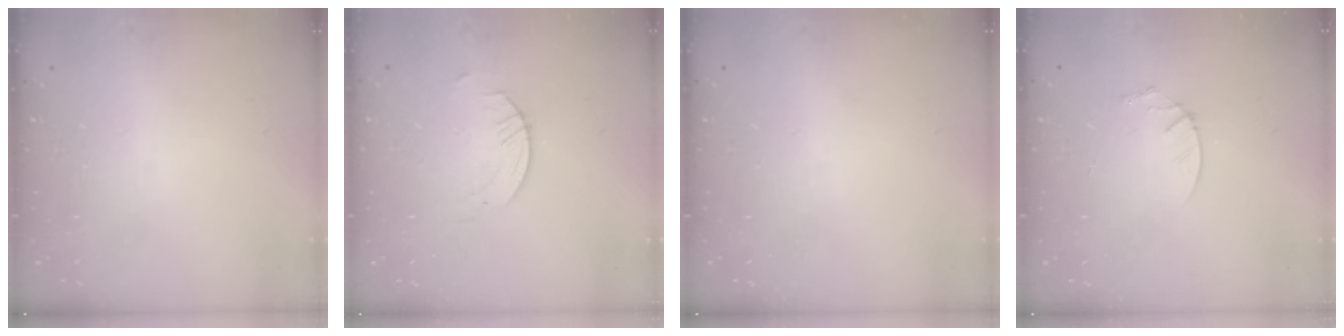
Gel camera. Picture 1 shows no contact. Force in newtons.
{"total": 0.8, "press": 0.8, "slide": 0.2}
{"total": 0.0}
{"total": 3.6, "press": 3.6, "slide": 0.4}